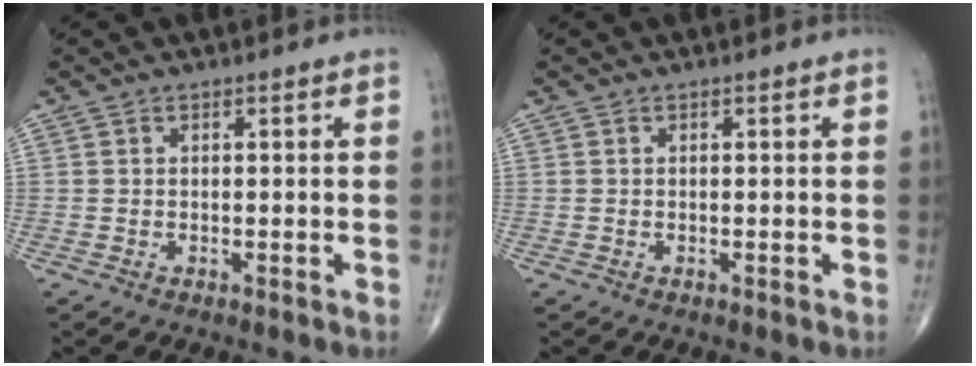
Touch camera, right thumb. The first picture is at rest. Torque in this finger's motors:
{"motor_torque": [-0.02, 0.59, -0.18, -0.06, 0.06]}